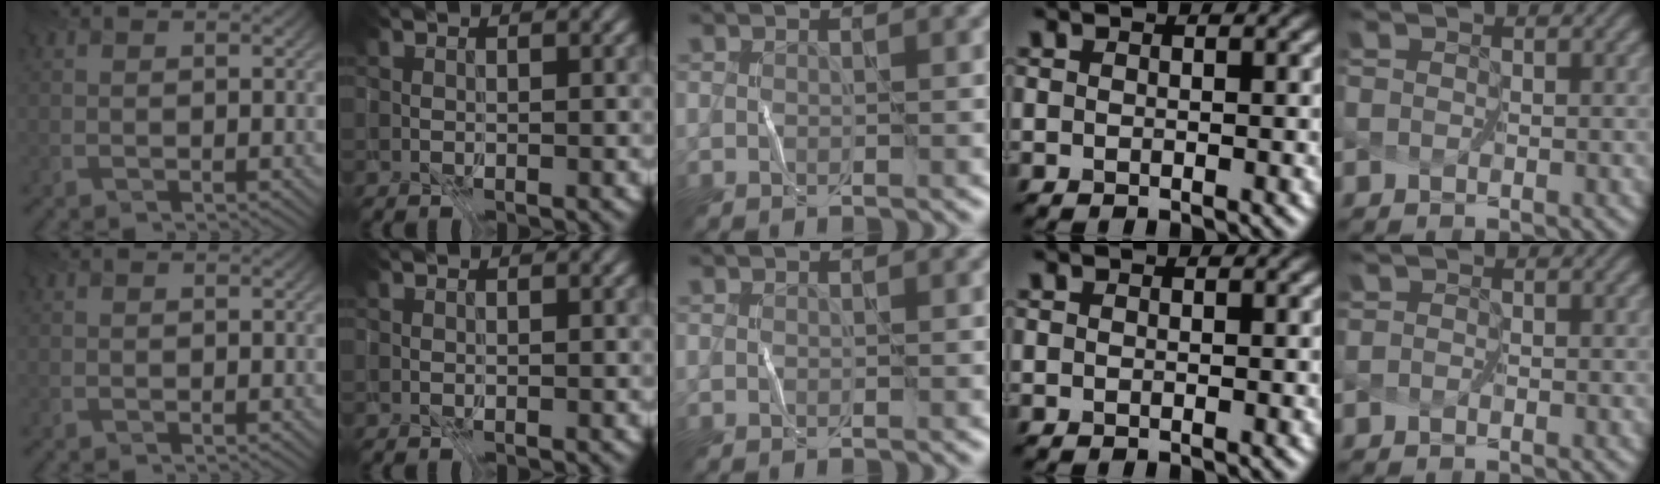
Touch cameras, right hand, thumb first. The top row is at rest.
{}